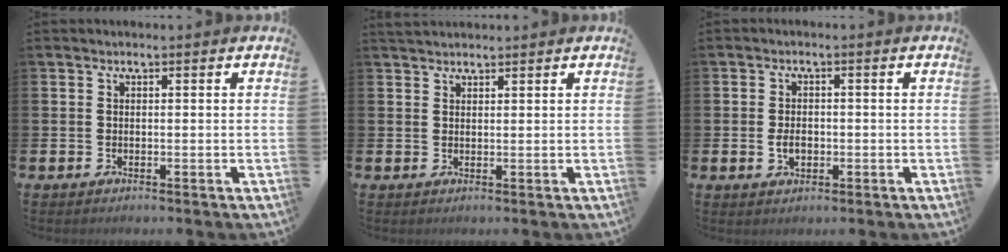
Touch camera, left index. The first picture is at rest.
{"total": 1.8, "force": [1.7, 0.5, 0.1], "torque": [0.005, -0.001, 0.030]}
{"total": 2.5, "force": [-0.5, 1.7, 1.7], "torque": [-0.023, 0.000, -0.012]}